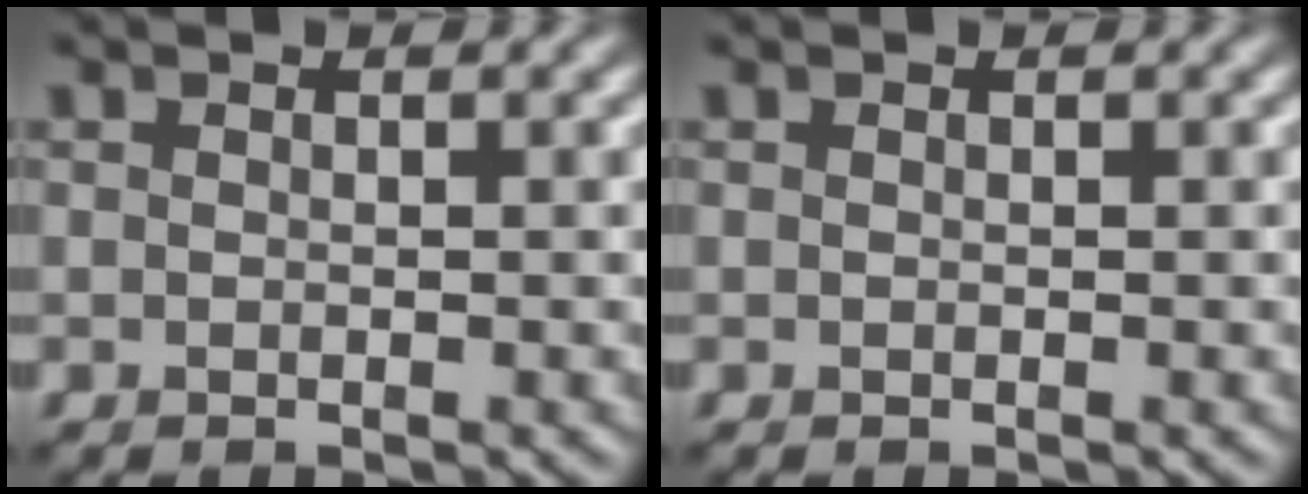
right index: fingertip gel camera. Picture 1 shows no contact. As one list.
[{"total": 0.0}]